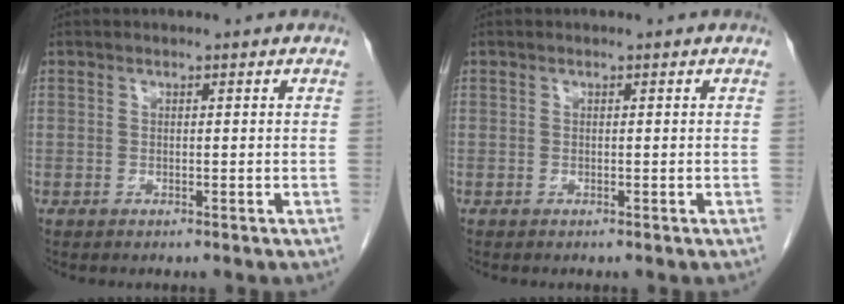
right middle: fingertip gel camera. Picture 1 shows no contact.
{"total": 0.0}